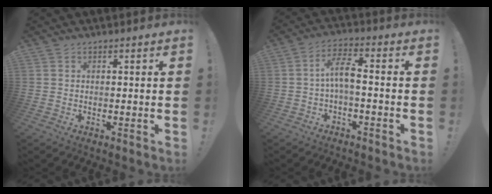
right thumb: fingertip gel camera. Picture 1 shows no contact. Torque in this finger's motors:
{"motor_torque": [-0.02, 0.03, 0.18, 0.24, 0.00]}